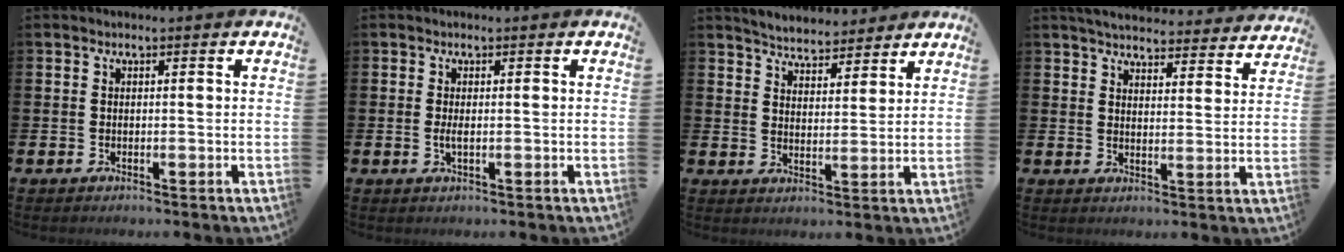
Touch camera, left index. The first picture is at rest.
{"total": 1.2, "force": [-0.1, 0.3, 1.1], "torque": [-0.024, 0.001, -0.001]}
{"total": 4.7, "force": [4.6, 0.9, -0.1], "torque": [-0.012, -0.026, 0.081]}
{"total": 4.8, "force": [4.7, 0.7, 0.6], "torque": [-0.026, -0.034, 0.082]}